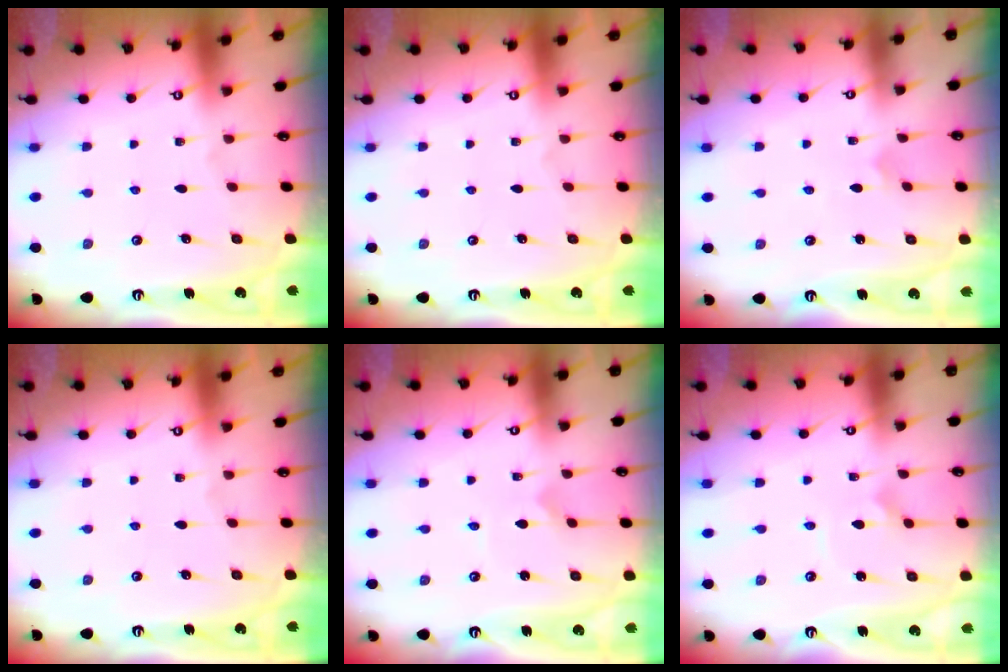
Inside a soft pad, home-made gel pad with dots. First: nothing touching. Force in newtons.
{"total": 0.0}
{"total": 1.9, "press": 1.9, "slide": 0.1}
{"total": 0.0}
{"total": 1.2, "press": 1.2, "slide": 0.1}
{"total": 3.0, "press": 3.0, "slide": 0.0}